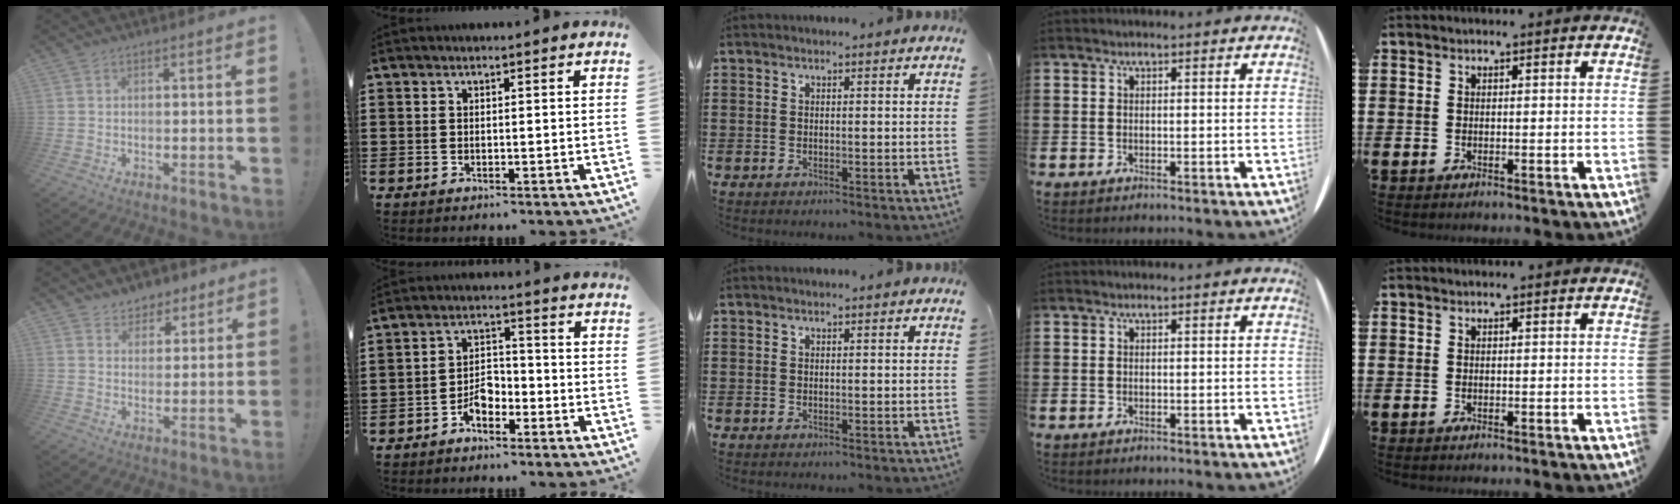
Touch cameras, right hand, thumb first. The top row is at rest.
{"thumb": {"total": 6.2, "force": [4.3, 4.4, 0.4], "torque": [0.007, -0.037, 0.083]}, "index": {"total": 4.1, "force": [-2.6, 2.3, 2.2], "torque": [-0.044, 0.007, -0.052]}}